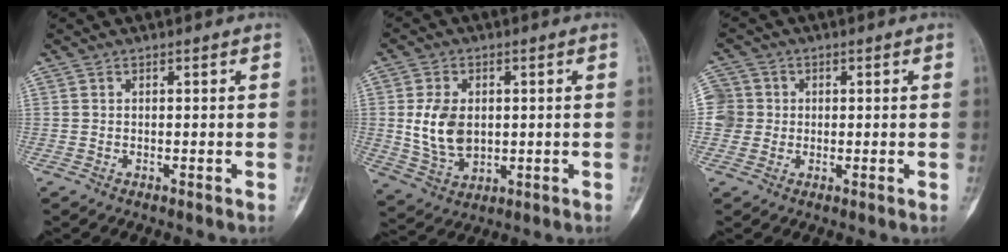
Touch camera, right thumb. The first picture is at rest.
{"total": 9.4, "force": [0.6, 6.6, 6.7], "torque": [-0.107, -0.010, 0.022]}
{"total": 5.8, "force": [0.2, 5.7, 0.9], "torque": [0.000, 0.012, 0.000]}